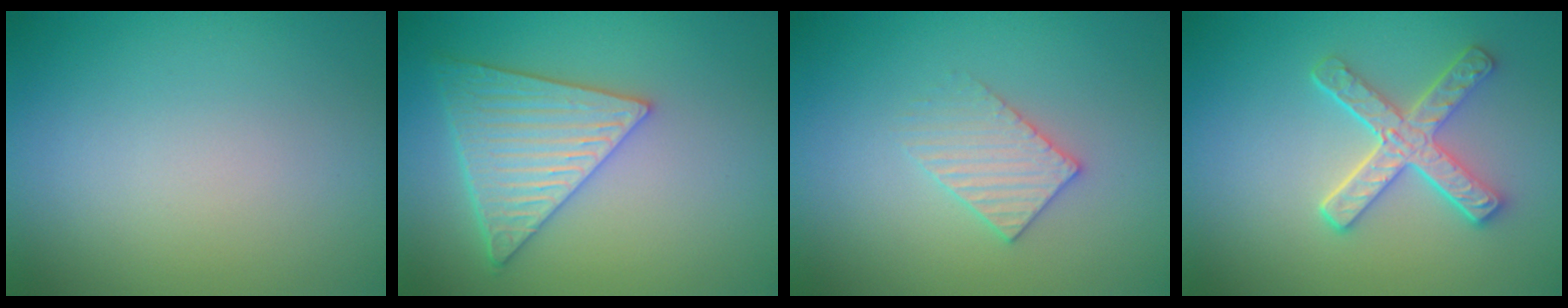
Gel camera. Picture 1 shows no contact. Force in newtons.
{"total": 5.8, "press": 4.9, "slide": 3.1}
{"total": 2.3, "press": 2.2, "slide": 0.3}
{"total": 4.2, "press": 3.4, "slide": 2.4}